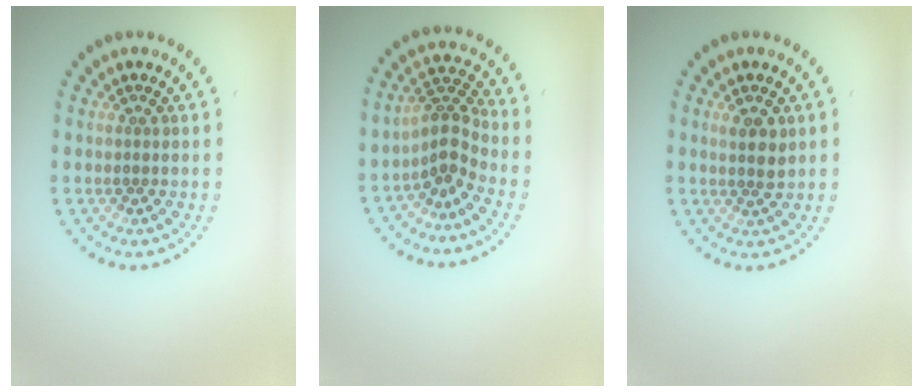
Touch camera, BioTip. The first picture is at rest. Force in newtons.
{"total": 2.7, "press": 1.9, "slide": 2.0}
{"total": 1.9, "press": 1.7, "slide": 0.6}